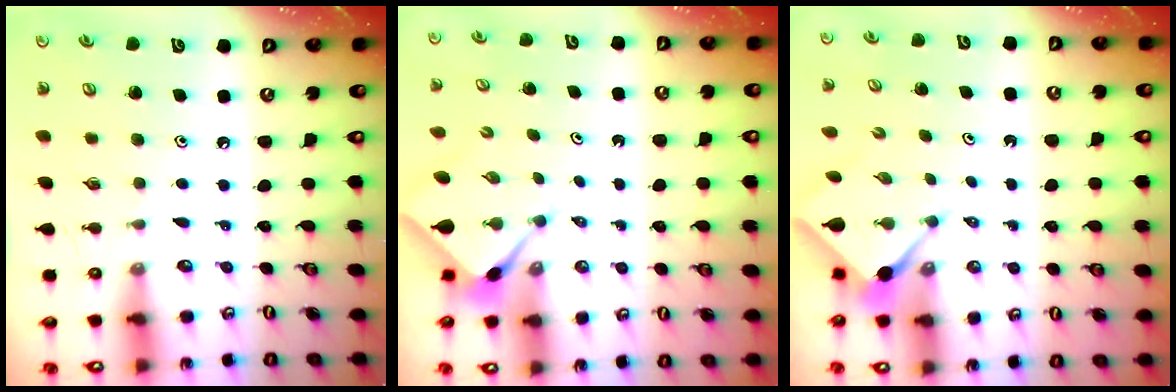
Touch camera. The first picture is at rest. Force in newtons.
{"total": 2.2, "press": 2.2, "slide": 0.2}
{"total": 2.5, "press": 2.5, "slide": 0.3}